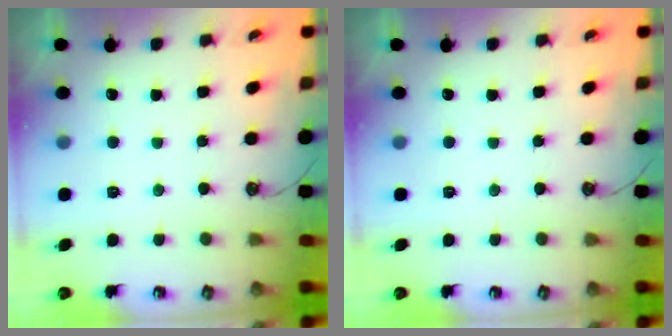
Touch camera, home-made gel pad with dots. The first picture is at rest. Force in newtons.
{"total": 0.0}